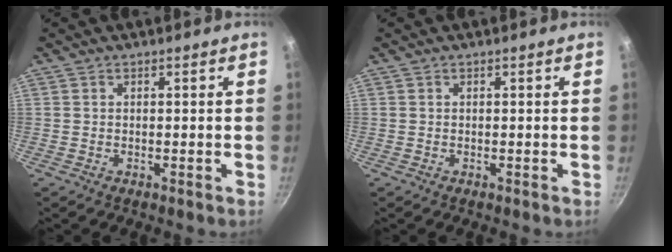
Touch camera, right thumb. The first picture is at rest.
{"total": 0.0}